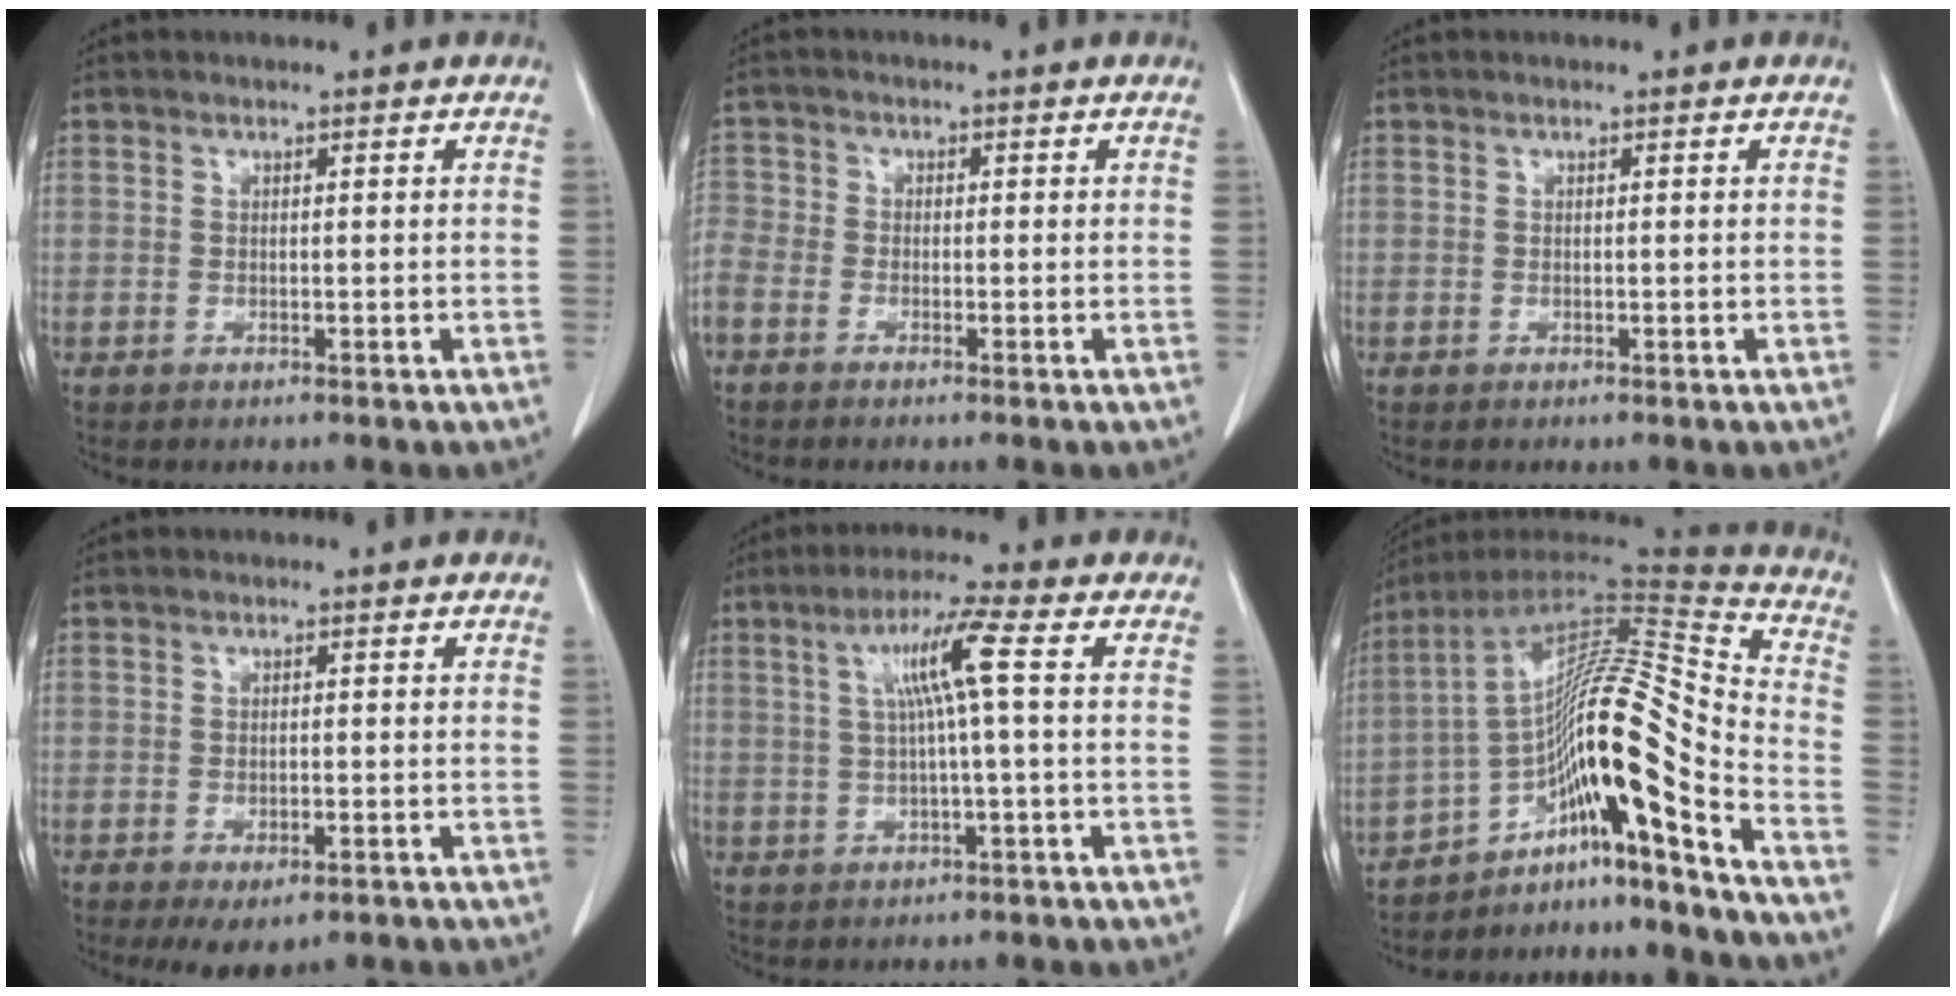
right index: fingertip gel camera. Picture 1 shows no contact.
{"total": 6.4, "force": [-3.3, 4.8, 2.5], "torque": [-0.092, 0.005, -0.067]}
{"total": 0.0}
{"total": 4.5, "force": [-2.7, 2.0, 3.0], "torque": [-0.045, -0.008, -0.032]}
{"total": 7.0, "force": [1.5, -1.3, 6.7], "torque": [-0.125, 0.014, 0.033]}
{"total": 20.4, "force": [-12.3, 0.0, 16.3], "torque": [-0.262, 0.019, -0.207]}